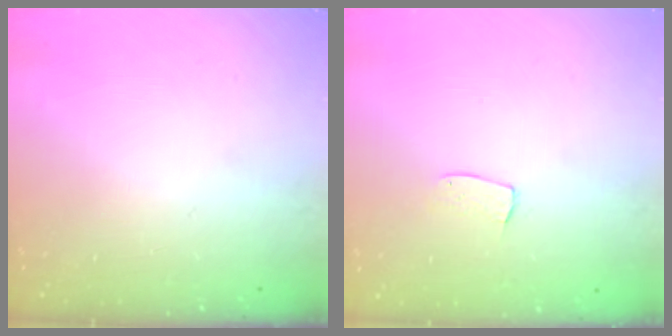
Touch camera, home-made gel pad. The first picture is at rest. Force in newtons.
{"total": 5.2, "press": 5.2, "slide": 0.3}